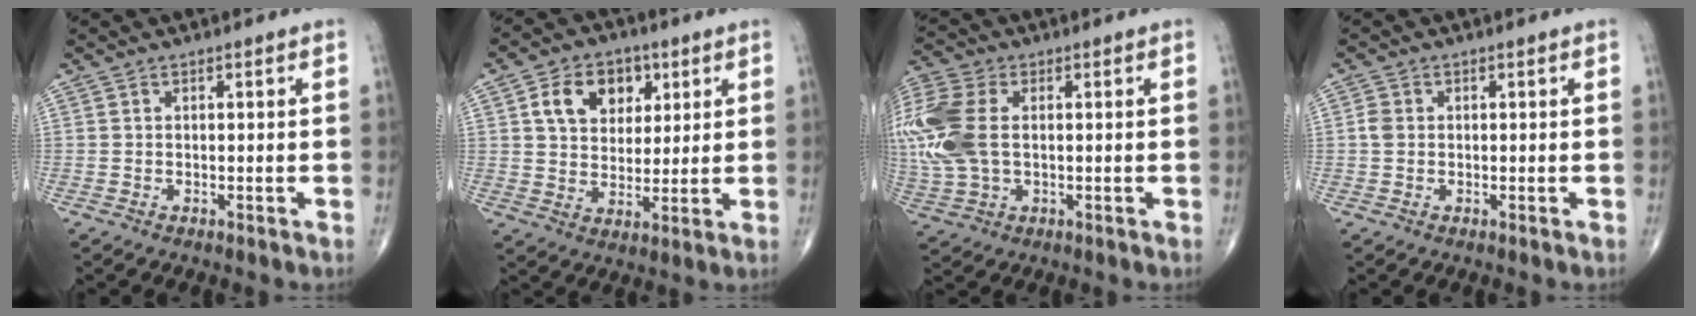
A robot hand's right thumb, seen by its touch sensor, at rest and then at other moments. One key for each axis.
{"total": 10.9, "fx": 4.1, "fy": 7.9, "fz": 6.3, "tx": -0.069, "ty": -0.009, "tz": 0.070}
{"total": 16.0, "fx": 1.3, "fy": 10.1, "fz": 12.4, "tx": -0.327, "ty": 0.007, "tz": 0.029}
{"total": 1.8, "fx": 0.1, "fy": 1.4, "fz": 1.0, "tx": -0.021, "ty": 0.002, "tz": 0.000}